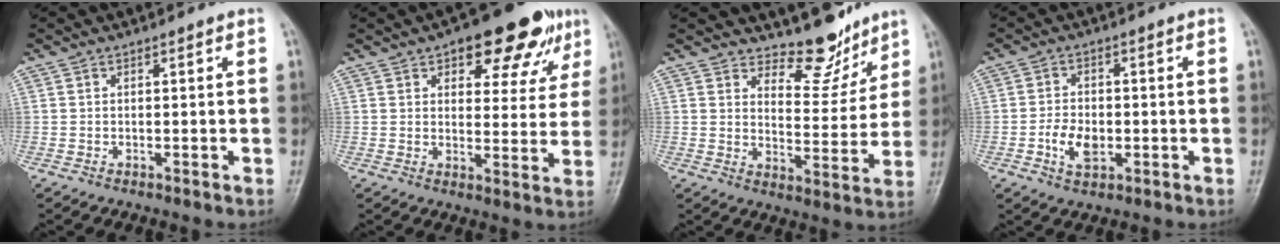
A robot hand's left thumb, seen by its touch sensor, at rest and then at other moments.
{"total": 14.4, "force": [8.0, 6.7, 9.9], "torque": [-0.072, -0.019, 0.102]}
{"total": 8.8, "force": [7.8, 3.5, 2.2], "torque": [0.005, -0.069, 0.121]}
{"total": 5.5, "force": [-1.4, 3.6, 3.9], "torque": [-0.066, 0.005, -0.024]}